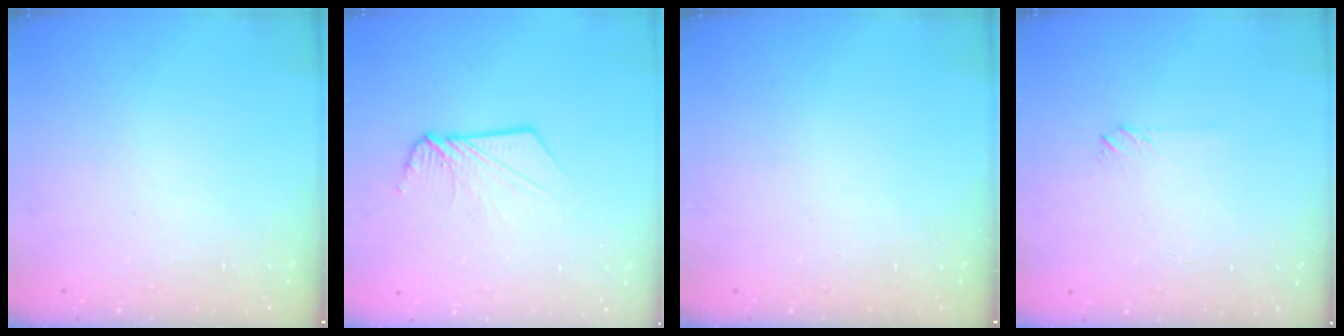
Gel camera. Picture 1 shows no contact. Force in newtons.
{"total": 8.3, "press": 8.3, "slide": 0.3}
{"total": 0.0}
{"total": 2.0, "press": 2.0, "slide": 0.3}